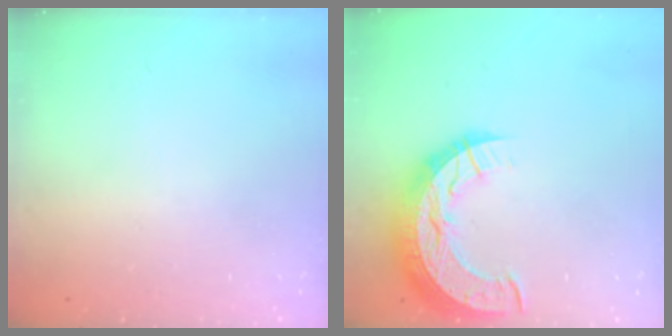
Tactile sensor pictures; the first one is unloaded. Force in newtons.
{"total": 15.0, "press": 15.0, "slide": 1.0}